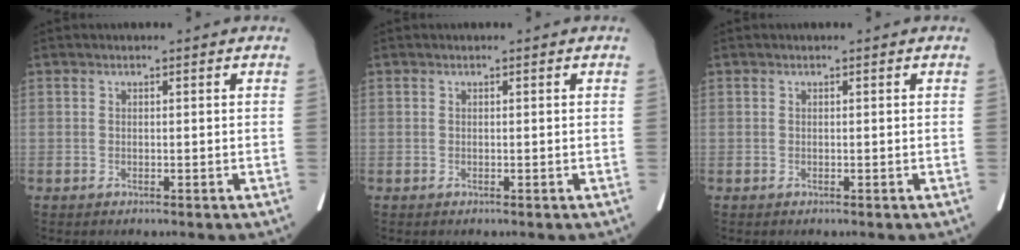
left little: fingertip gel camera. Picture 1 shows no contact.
{"total": 0.0}
{"total": 0.0}